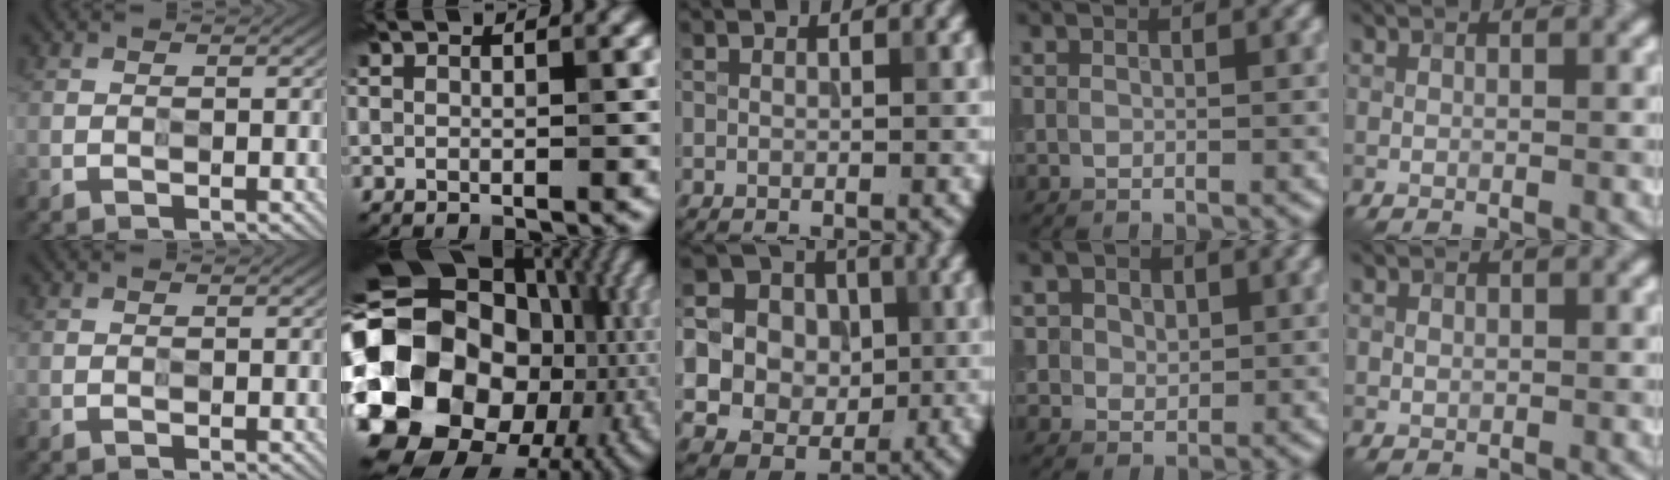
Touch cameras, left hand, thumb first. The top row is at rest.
{"index": {"total": 22.2, "force": [-2.1, 18.1, 12.7], "torque": [-0.255, -0.022, -0.043]}, "middle": {"total": 13.7, "force": [0.1, 12.9, 4.6], "torque": [-0.139, 0.026, -0.018]}, "ring": {"total": 4.0, "force": [1.5, 3.2, 1.8], "torque": [-0.034, 0.004, 0.014]}, "little": {"total": 0.8, "force": [0.1, 0.7, 0.3], "torque": [-0.002, -0.002, 0.001]}}